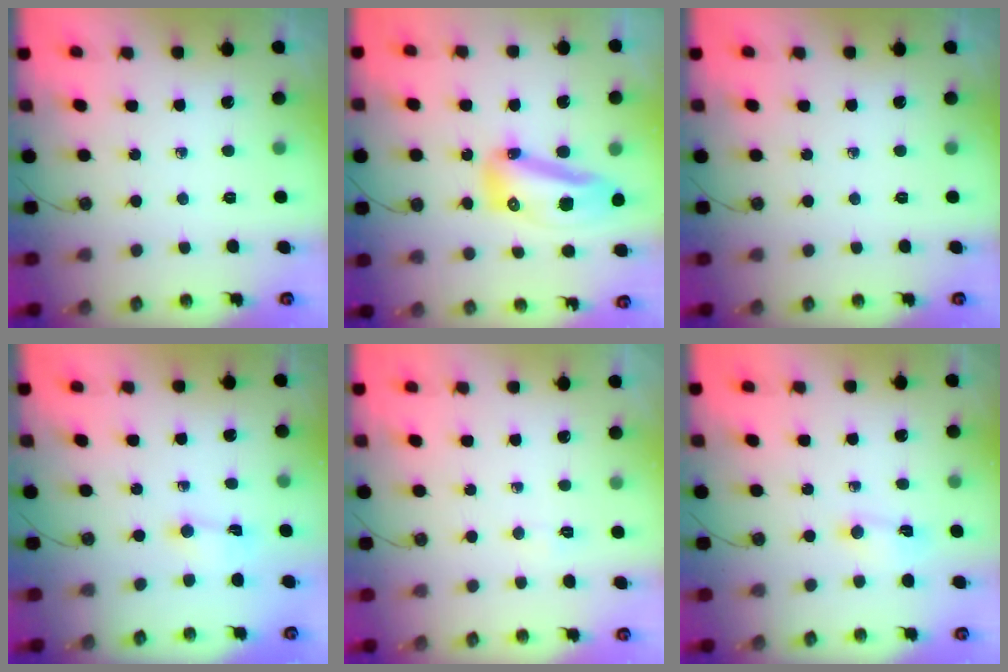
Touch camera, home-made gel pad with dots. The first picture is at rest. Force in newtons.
{"total": 13.3, "press": 13.2, "slide": 1.4}
{"total": 0.0}
{"total": 0.8, "press": 0.7, "slide": 0.5}
{"total": 2.9, "press": 2.6, "slide": 1.4}
{"total": 2.9, "press": 2.9, "slide": 0.4}